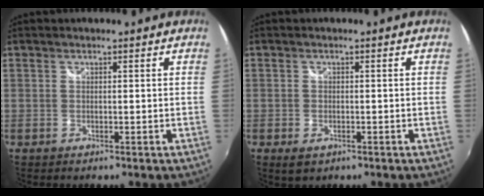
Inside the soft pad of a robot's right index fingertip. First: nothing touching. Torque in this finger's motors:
{"motor_torque": [0.16, -0.14, 0.10, 0.01]}